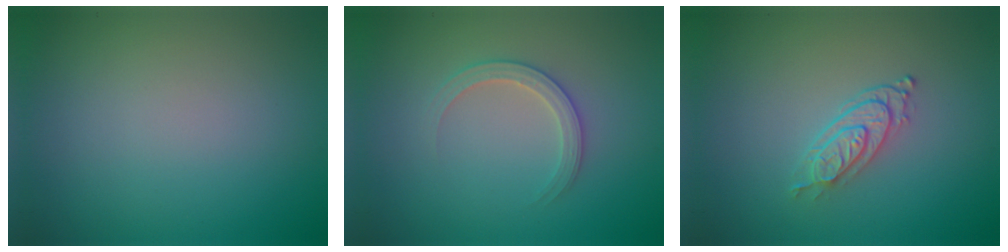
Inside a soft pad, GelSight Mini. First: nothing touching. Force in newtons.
{"total": 2.2, "press": 2.2, "slide": 0.2}
{"total": 2.8, "press": 2.2, "slide": 1.7}